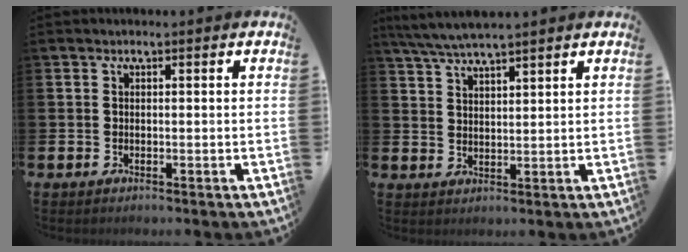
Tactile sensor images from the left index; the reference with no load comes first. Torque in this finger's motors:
{"motor_torque": [0.28, -0.19, 0.89, 0.12]}